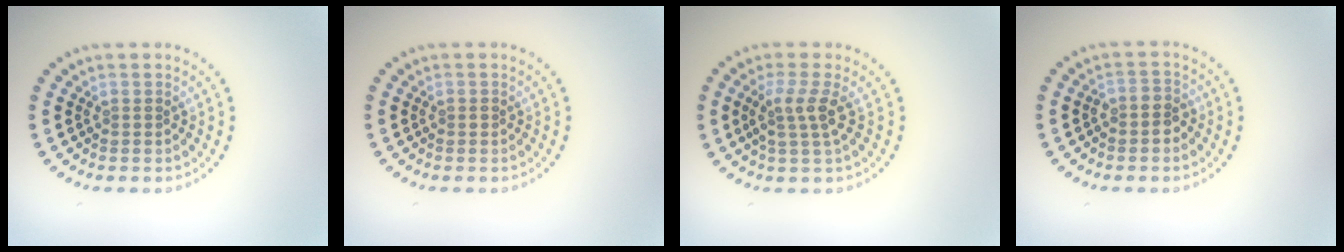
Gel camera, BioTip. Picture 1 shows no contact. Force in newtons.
{"total": 0.5, "press": 0.5, "slide": 0.1}
{"total": 2.5, "press": 2.0, "slide": 1.6}
{"total": 1.9, "press": 1.7, "slide": 0.7}